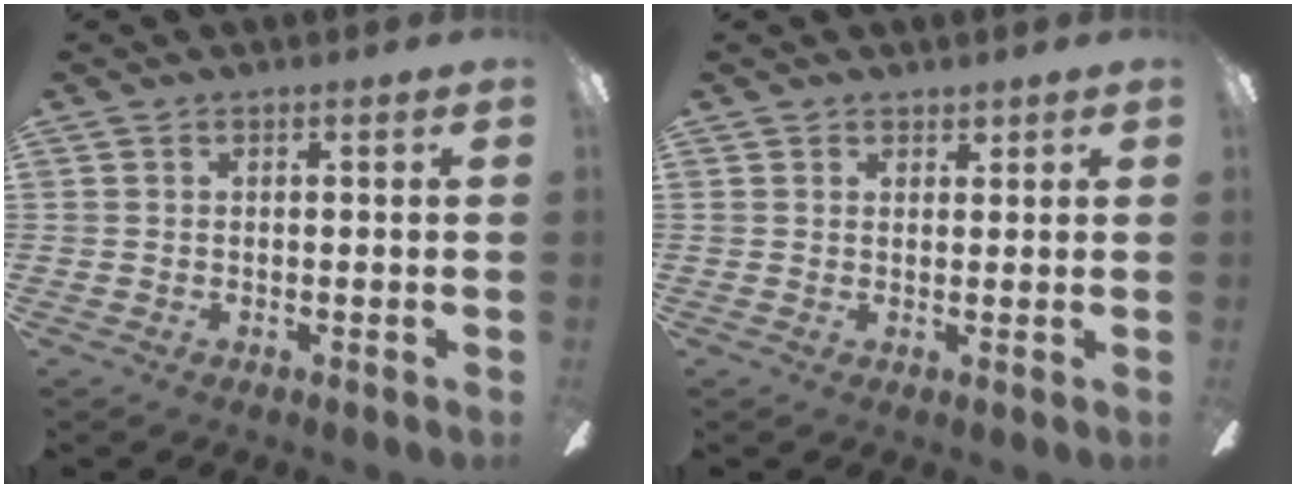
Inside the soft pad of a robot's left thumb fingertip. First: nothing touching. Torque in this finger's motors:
{"motor_torque": [0.09, -0.18, -0.26, 0.04, -0.03]}